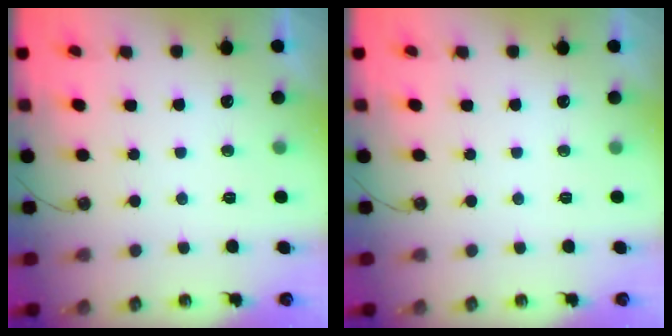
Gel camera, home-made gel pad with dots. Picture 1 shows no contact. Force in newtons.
{"total": 0.0}